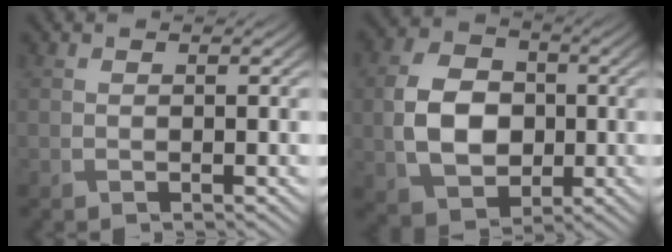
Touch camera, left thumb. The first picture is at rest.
{"total": 8.9, "force": [-0.7, 6.7, 5.9], "torque": [-0.134, -0.004, -0.019]}